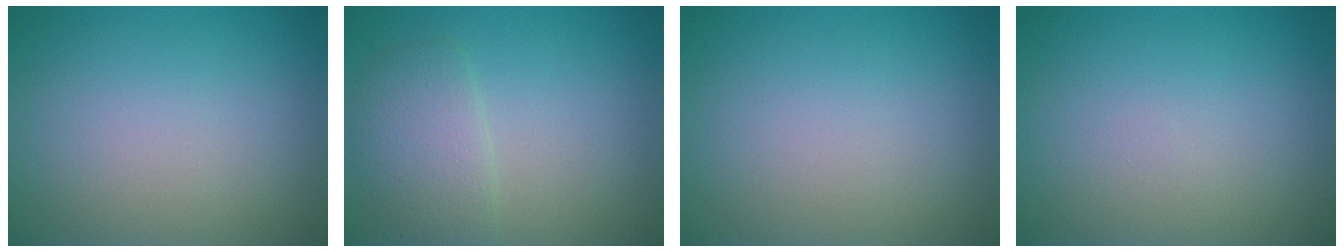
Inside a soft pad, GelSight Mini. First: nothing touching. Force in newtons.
{"total": 3.1, "press": 3.1, "slide": 0.1}
{"total": 0.0}
{"total": 0.0}